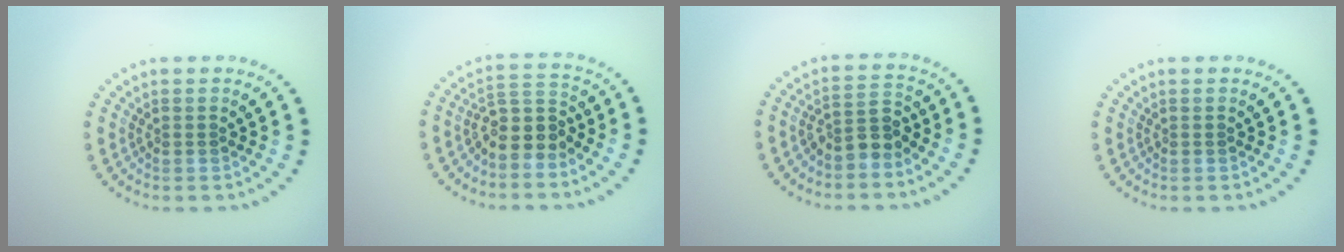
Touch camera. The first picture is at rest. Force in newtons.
{"total": 3.4, "press": 2.8, "slide": 2.0}
{"total": 2.7, "press": 2.4, "slide": 1.2}
{"total": 0.0}